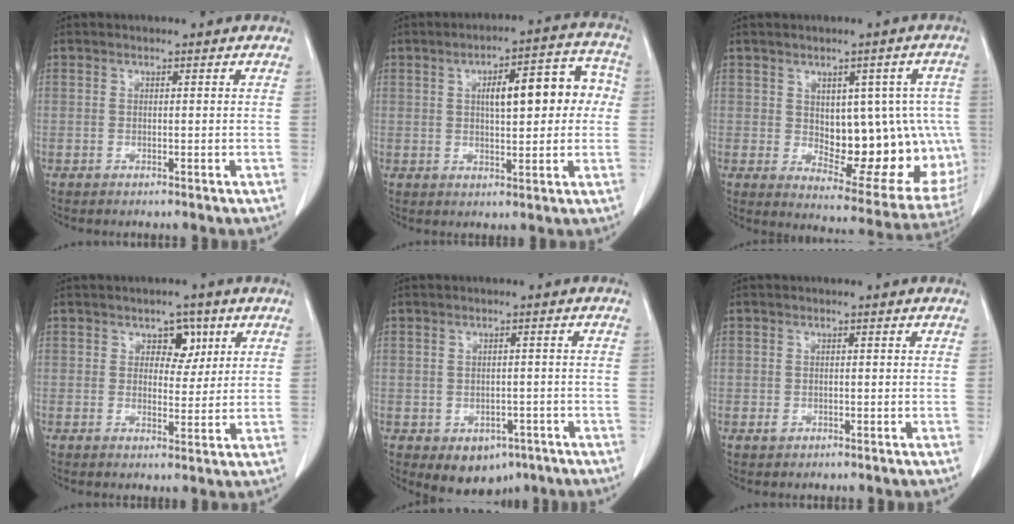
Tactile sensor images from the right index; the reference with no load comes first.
{"total": 11.1, "force": [1.6, 3.7, 10.4], "torque": [-0.139, 0.039, 0.025]}
{"total": 17.2, "force": [-0.4, 8.8, 14.8], "torque": [-0.151, 0.016, 0.024]}
{"total": 4.1, "force": [1.9, 2.7, 2.5], "torque": [-0.029, 0.006, 0.028]}
{"total": 5.8, "force": [-3.1, 4.2, 2.5], "torque": [-0.025, 0.003, -0.030]}
{"total": 1.2, "force": [-0.2, 1.1, 0.3], "torque": [-0.001, 0.004, 0.002]}